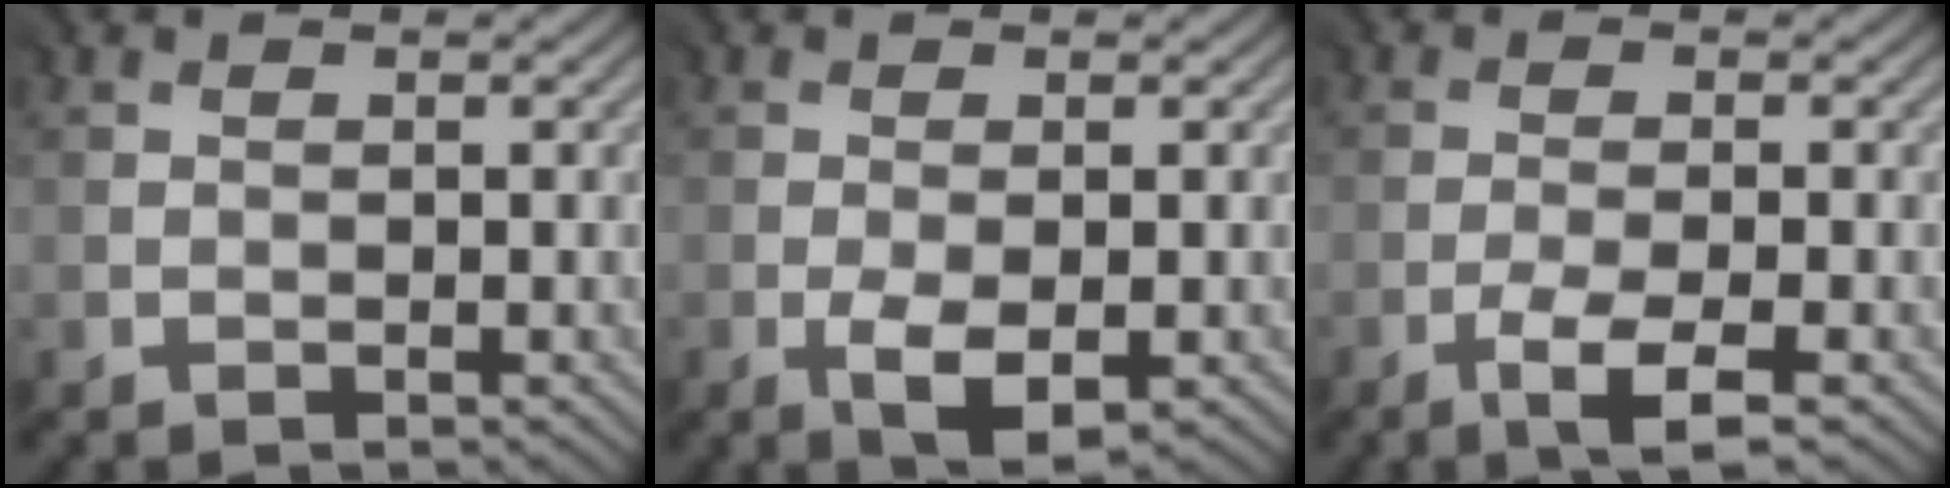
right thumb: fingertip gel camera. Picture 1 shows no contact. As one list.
[{"total": 3.8, "force": [-1.5, 1.7, 3.1], "torque": [-0.070, -0.005, -0.025]}, {"total": 4.4, "force": [-2.9, 0.7, 3.2], "torque": [-0.067, -0.005, -0.056]}]